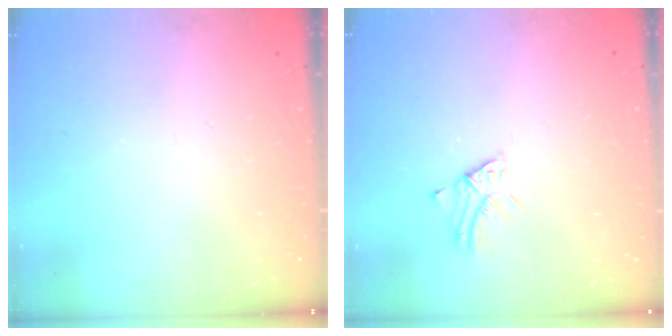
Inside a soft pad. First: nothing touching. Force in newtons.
{"total": 2.1, "press": 2.1, "slide": 0.1}